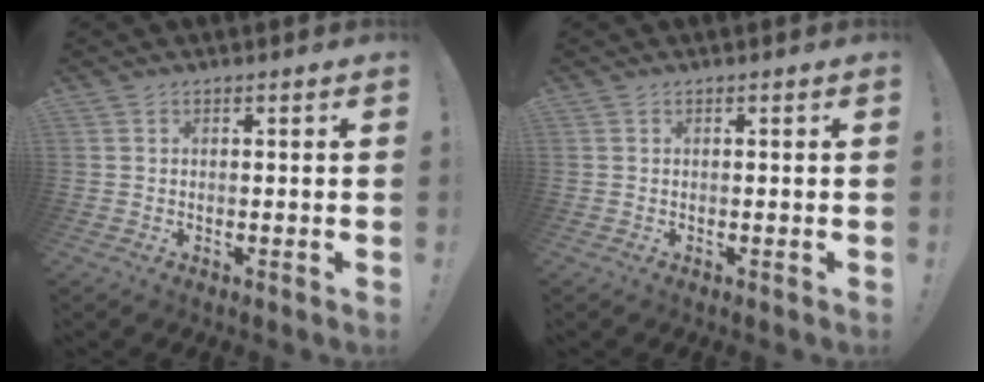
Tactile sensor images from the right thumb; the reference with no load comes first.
{"total": 0.0}